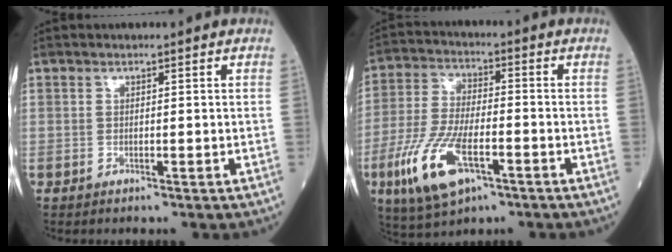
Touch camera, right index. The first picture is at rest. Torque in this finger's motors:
{"motor_torque": [0.49, -0.34, 0.36, 0.19]}